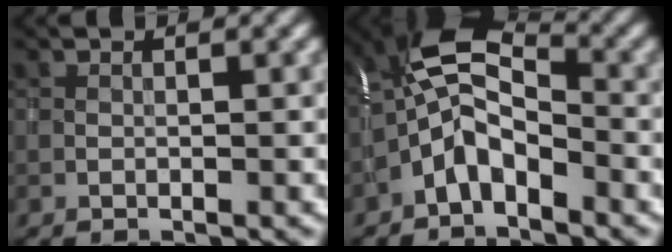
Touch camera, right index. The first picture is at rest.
{"total": 5.2, "force": [-2.0, 2.6, 4.1], "torque": [-0.082, 0.016, -0.049]}